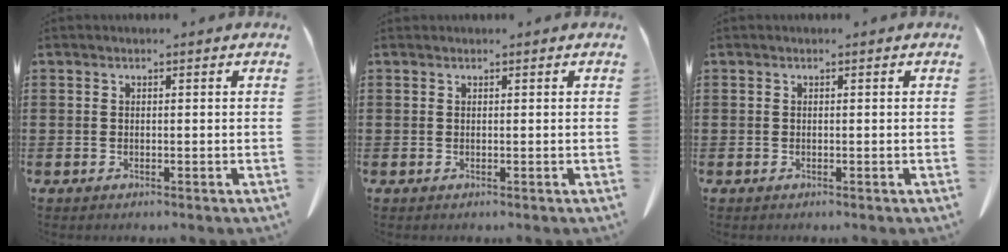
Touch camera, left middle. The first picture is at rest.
{"total": 0.0}
{"total": 0.0}